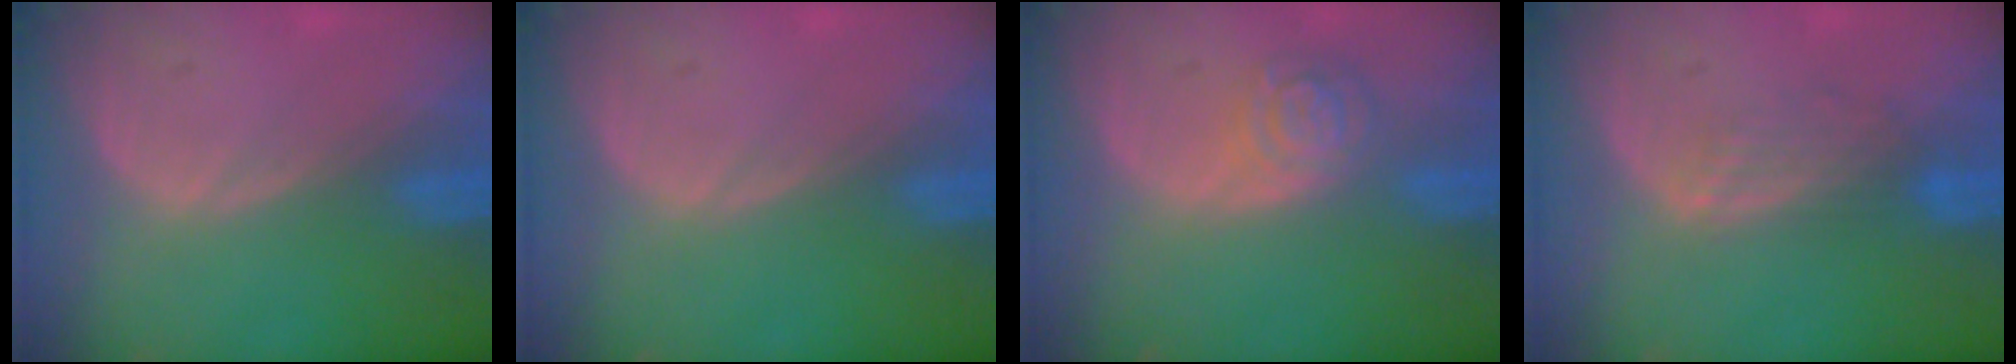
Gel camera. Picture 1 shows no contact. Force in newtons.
{"total": 0.0}
{"total": 5.3, "press": 4.8, "slide": 2.3}
{"total": 3.7, "press": 3.0, "slide": 2.2}